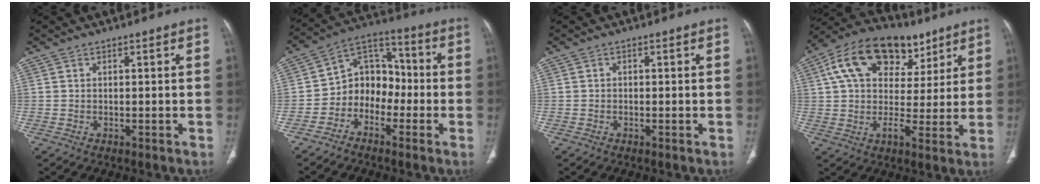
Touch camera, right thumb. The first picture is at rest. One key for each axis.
{"total": 9.9, "fx": -3.2, "fy": 8.1, "fz": 4.8, "tx": -0.039, "ty": 0.059, "tz": -0.073}
{"total": 0.6, "fx": -0.2, "fy": 0.5, "fz": 0.2, "tx": 0.002, "ty": 0.003, "tz": -0.008}
{"total": 19.9, "fx": 9.1, "fy": 12.7, "fz": 12.3, "tx": -0.179, "ty": 0.015, "tz": 0.145}